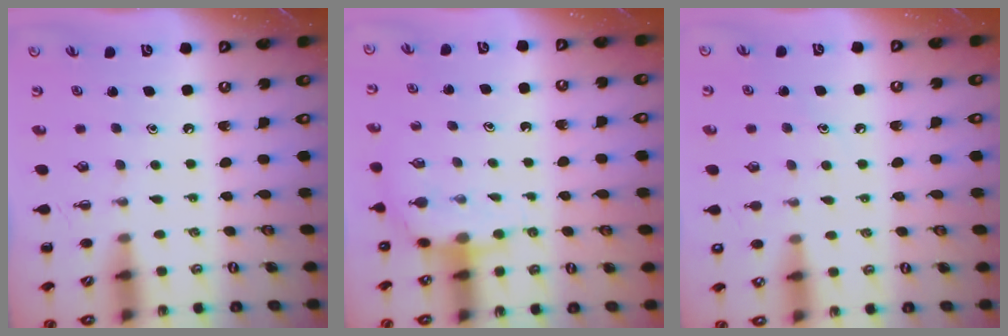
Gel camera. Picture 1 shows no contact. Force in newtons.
{"total": 6.3, "press": 6.2, "slide": 1.4}
{"total": 6.5, "press": 6.3, "slide": 1.4}